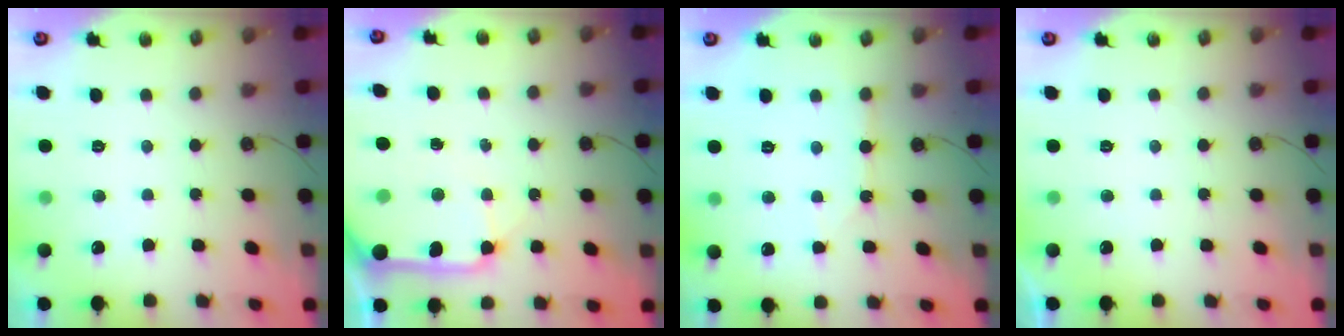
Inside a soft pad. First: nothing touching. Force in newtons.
{"total": 13.2, "press": 13.1, "slide": 2.1}
{"total": 3.4, "press": 3.4, "slide": 0.3}
{"total": 0.0}